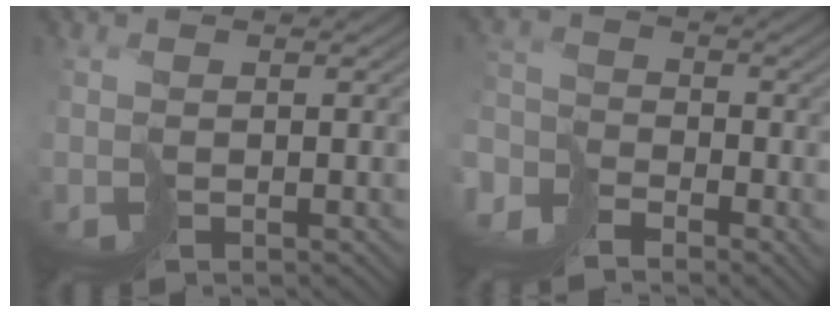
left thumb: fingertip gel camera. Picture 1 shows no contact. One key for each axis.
{"total": 6.0, "fx": -4.3, "fy": 3.3, "fz": 2.6, "tx": -0.075, "ty": -0.019, "tz": -0.091}